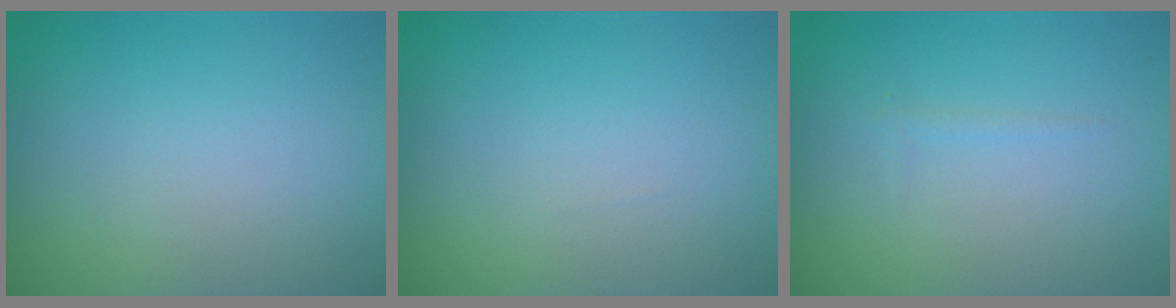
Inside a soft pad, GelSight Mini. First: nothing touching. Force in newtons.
{"total": 0.0}
{"total": 0.6, "press": 0.5, "slide": 0.1}